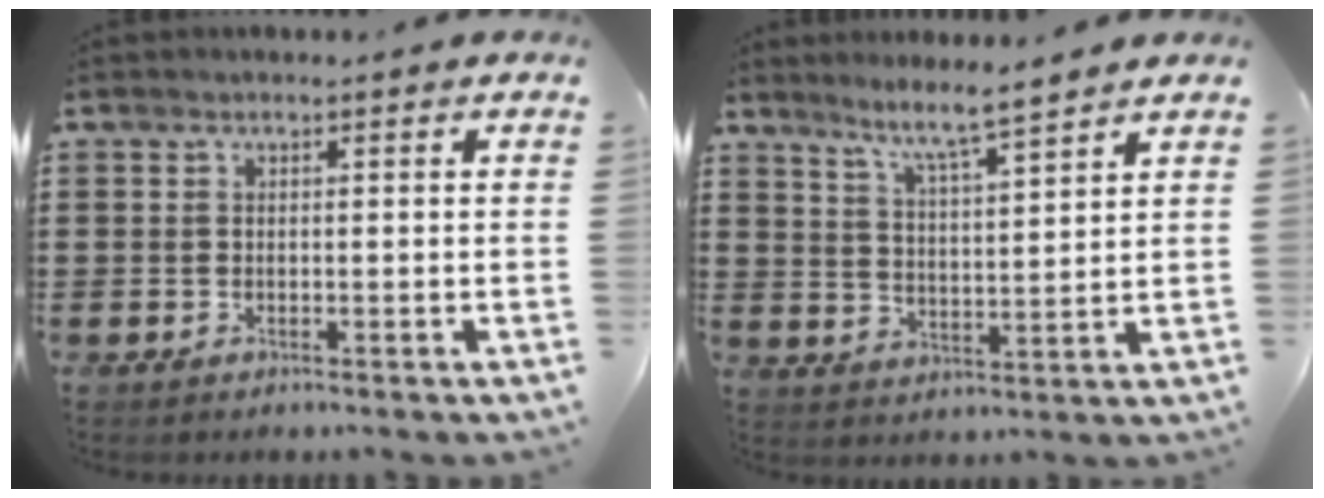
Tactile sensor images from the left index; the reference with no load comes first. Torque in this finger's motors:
{"motor_torque": [1.03, 1.11, 0.20, 0.08]}